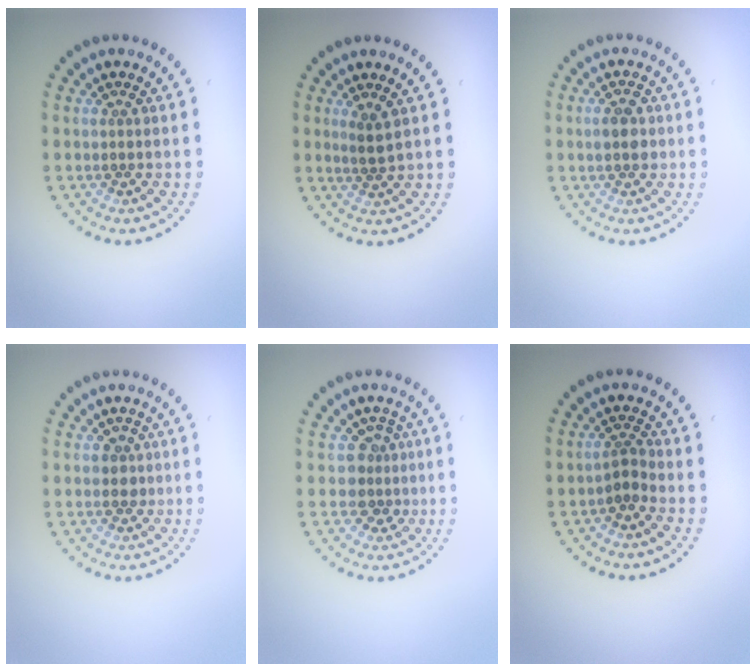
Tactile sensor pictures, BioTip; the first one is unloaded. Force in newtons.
{"total": 1.4, "press": 1.1, "slide": 0.9}
{"total": 2.6, "press": 2.6, "slide": 0.0}
{"total": 1.4, "press": 1.3, "slide": 0.5}
{"total": 2.4, "press": 1.9, "slide": 1.5}
{"total": 1.7, "press": 1.1, "slide": 1.3}